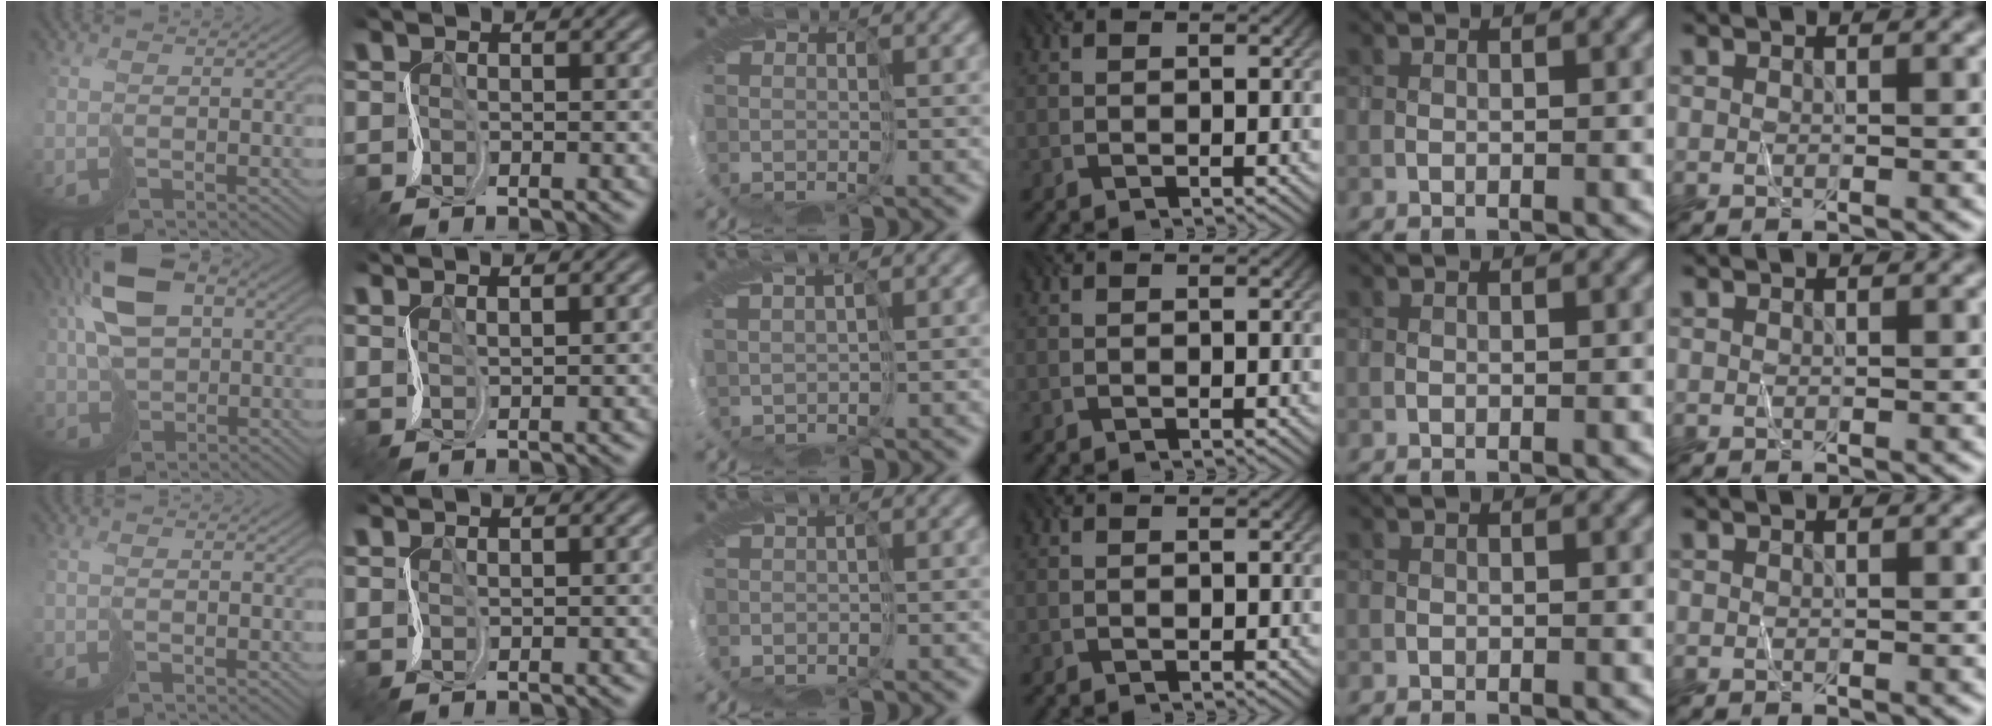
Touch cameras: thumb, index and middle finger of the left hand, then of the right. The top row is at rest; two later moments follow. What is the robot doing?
{"motion": "cut", "object": "receipt paper"}